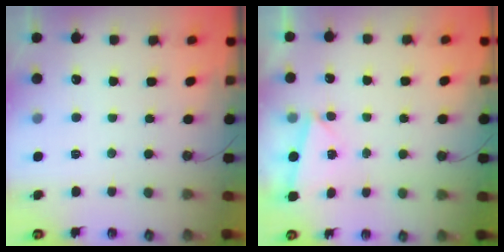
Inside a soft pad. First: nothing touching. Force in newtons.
{"total": 2.8, "press": 1.5, "slide": 2.3}